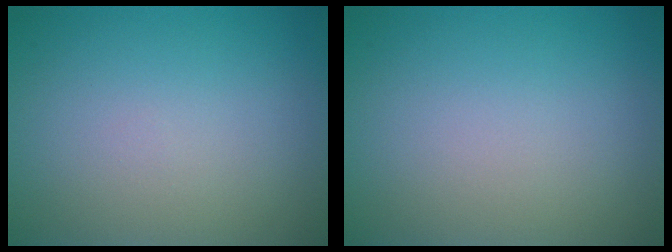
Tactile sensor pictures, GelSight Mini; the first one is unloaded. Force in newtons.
{"total": 0.0}